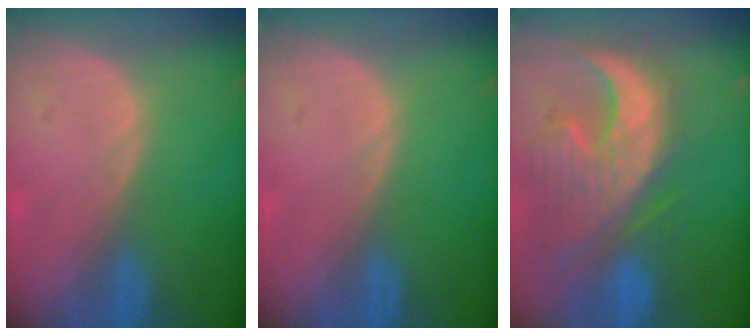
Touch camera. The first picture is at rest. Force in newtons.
{"total": 0.0}
{"total": 13.2, "press": 11.4, "slide": 6.8}